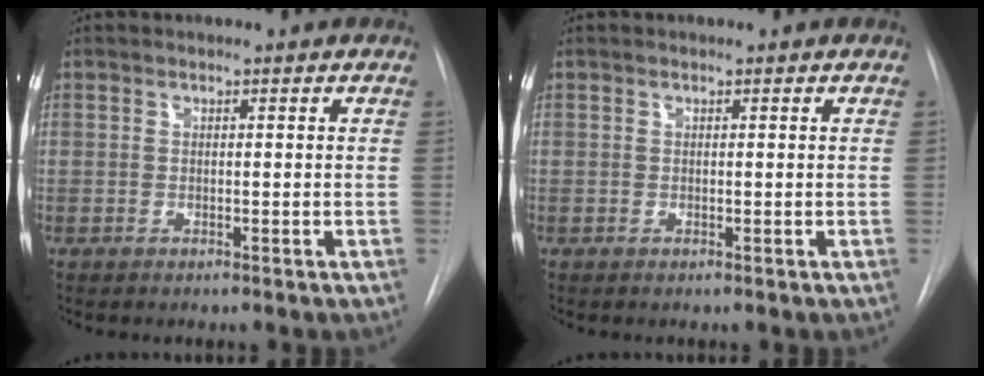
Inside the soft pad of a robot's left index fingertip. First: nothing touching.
{"total": 0.0}